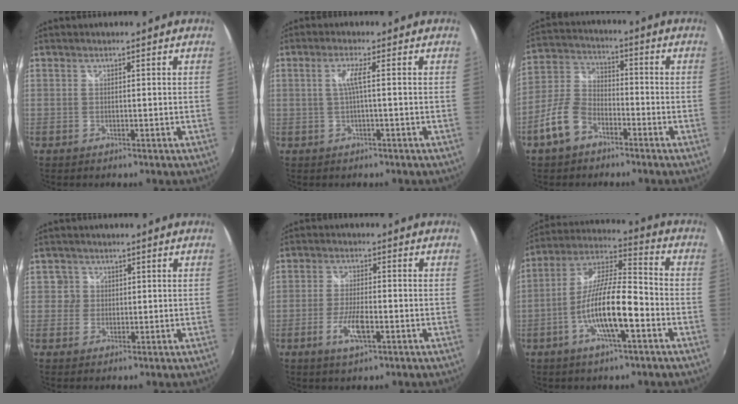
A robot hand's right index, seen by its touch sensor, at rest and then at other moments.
{"total": 2.7, "force": [-0.2, -0.5, 2.6], "torque": [-0.052, 0.001, -0.002]}
{"total": 9.3, "force": [-5.5, 5.6, 5.1], "torque": [-0.120, 0.018, -0.107]}
{"total": 2.4, "force": [0.2, 2.4, 0.0], "torque": [0.010, 0.011, 0.001]}
{"total": 6.0, "force": [-2.5, 1.5, 5.2], "torque": [-0.113, -0.007, -0.049]}
{"total": 14.3, "force": [-5.2, 3.1, 13.0], "torque": [-0.254, -0.003, -0.100]}